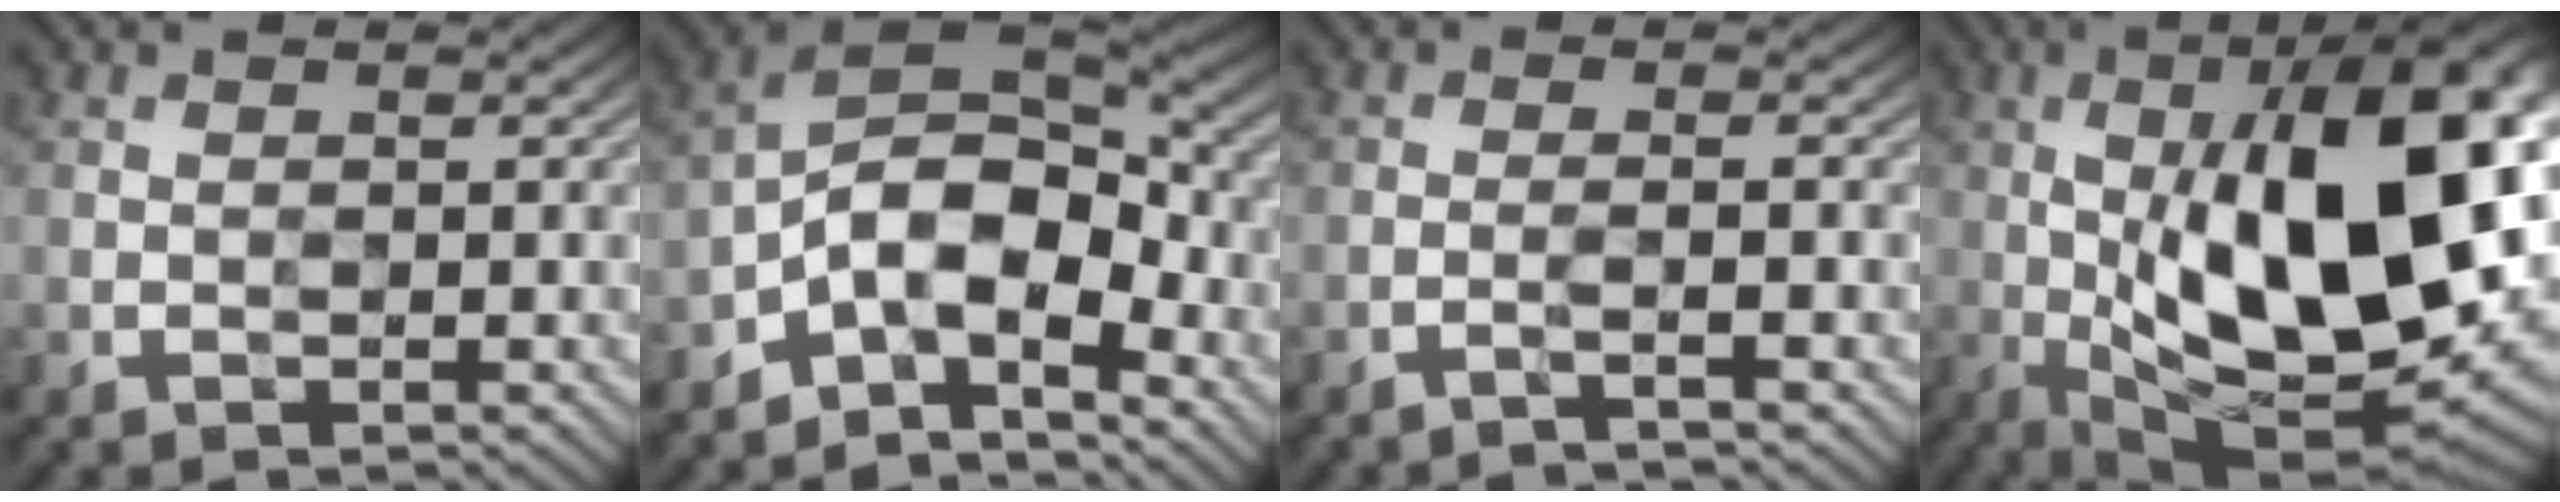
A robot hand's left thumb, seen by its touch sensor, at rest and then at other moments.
{"total": 10.1, "force": [-5.4, 5.0, 6.9], "torque": [-0.117, 0.005, -0.114]}
{"total": 1.5, "force": [-1.2, 0.0, 1.0], "torque": [-0.007, 0.011, -0.037]}
{"total": 21.0, "force": [-0.1, 7.8, 19.6], "torque": [-0.303, 0.025, -0.009]}